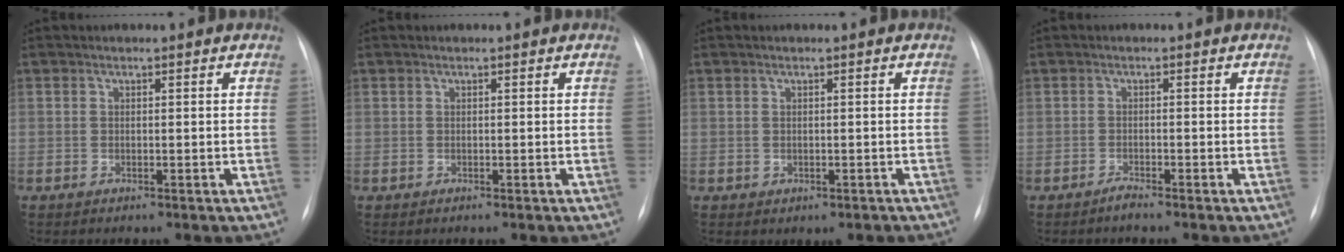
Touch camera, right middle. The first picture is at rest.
{"total": 0.0}
{"total": 1.1, "force": [-0.5, 0.8, 0.5], "torque": [-0.011, 0.006, 0.002]}
{"total": 1.1, "force": [-1.0, -0.2, 0.4], "torque": [-0.013, -0.003, -0.019]}